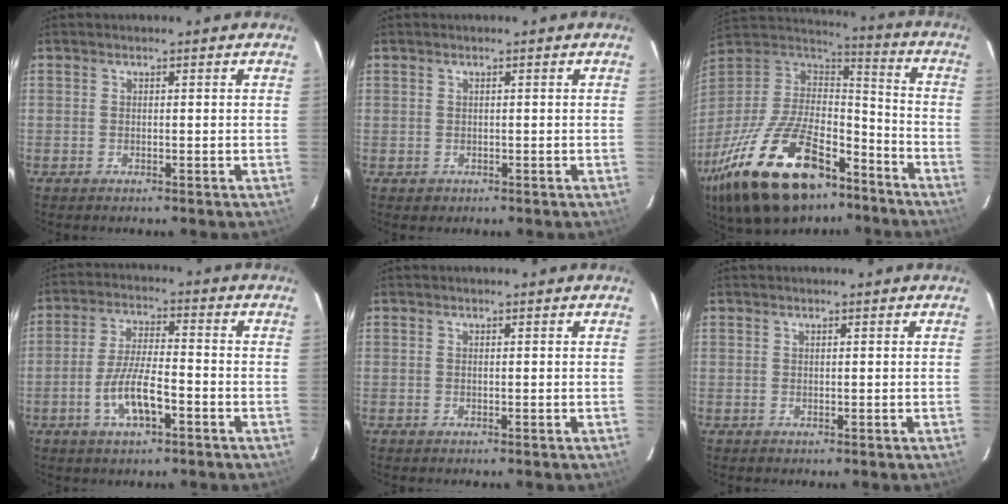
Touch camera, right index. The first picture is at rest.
{"total": 1.2, "force": [-0.1, 1.2, 0.1], "torque": [0.002, 0.001, 0.002]}
{"total": 32.3, "force": [-20.2, 14.8, 20.4], "torque": [-0.412, -0.023, -0.323]}
{"total": 8.3, "force": [-3.7, 2.2, 7.1], "torque": [-0.142, -0.002, -0.065]}
{"total": 0.0}
{"total": 0.5, "force": [0.3, 0.4, 0.0], "torque": [0.002, 0.002, 0.005]}